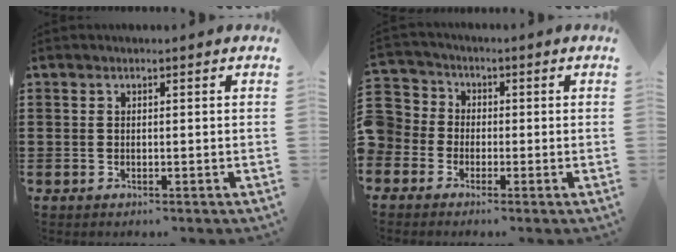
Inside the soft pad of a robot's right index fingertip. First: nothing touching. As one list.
[{"total": 4.2, "force": [-1.7, 3.9, 0.2], "torque": [-0.046, 0.003, -0.046]}]